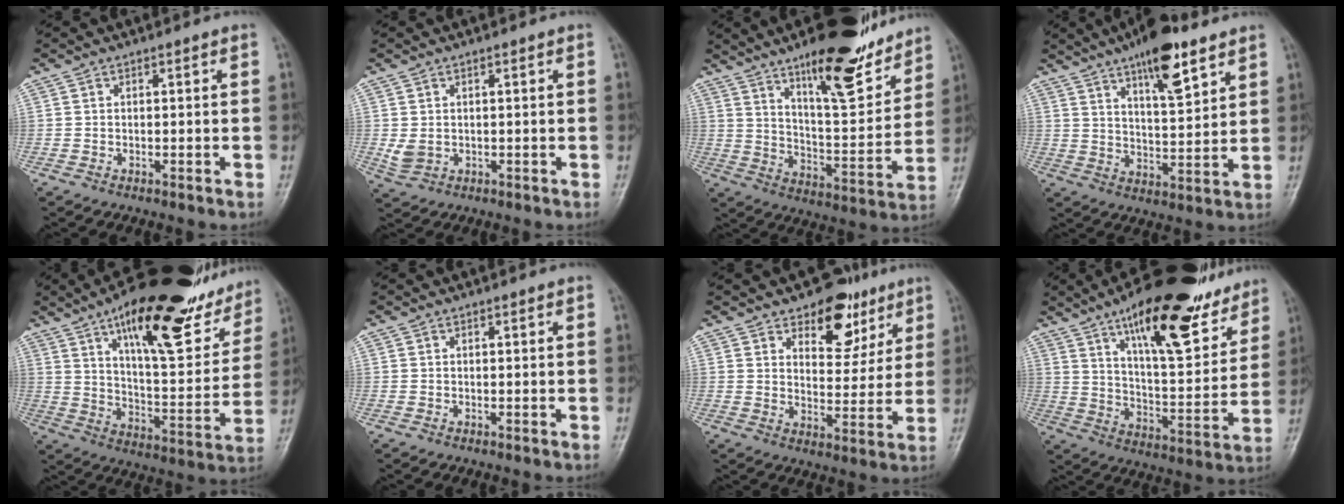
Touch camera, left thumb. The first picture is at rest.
{"total": 3.2, "force": [0.3, 2.3, 2.1], "torque": [-0.038, -0.006, 0.013]}
{"total": 19.2, "force": [13.3, 5.3, 12.7], "torque": [-0.151, -0.081, 0.213]}
{"total": 13.2, "force": [8.2, 4.0, 9.5], "torque": [-0.129, -0.042, 0.131]}
{"total": 27.3, "force": [16.6, 9.5, 19.5], "torque": [-0.237, -0.045, 0.252]}
{"total": 0.0}
{"total": 11.2, "force": [6.7, 6.4, 6.2], "torque": [-0.044, -0.035, 0.099]}
{"total": 23.5, "force": [15.3, 7.9, 16.0], "torque": [-0.201, -0.062, 0.240]}